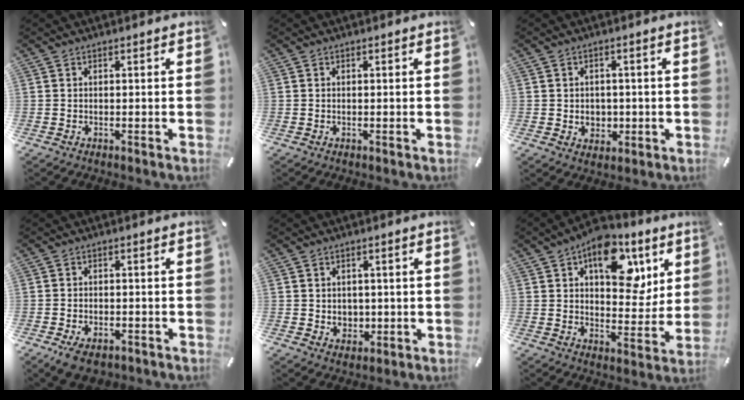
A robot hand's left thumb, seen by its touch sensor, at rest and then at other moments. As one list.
[{"total": 0.0}, {"total": 4.1, "force": [-0.4, 3.7, 1.6], "torque": [-0.017, 0.000, -0.009]}, {"total": 4.4, "force": [-2.4, 2.6, 2.5], "torque": [-0.045, 0.013, -0.043]}, {"total": 3.9, "force": [0.1, 3.6, 1.3], "torque": [-0.005, -0.004, -0.001]}, {"total": 16.2, "force": [7.6, 9.8, 10.3], "torque": [-0.115, -0.041, 0.126]}]